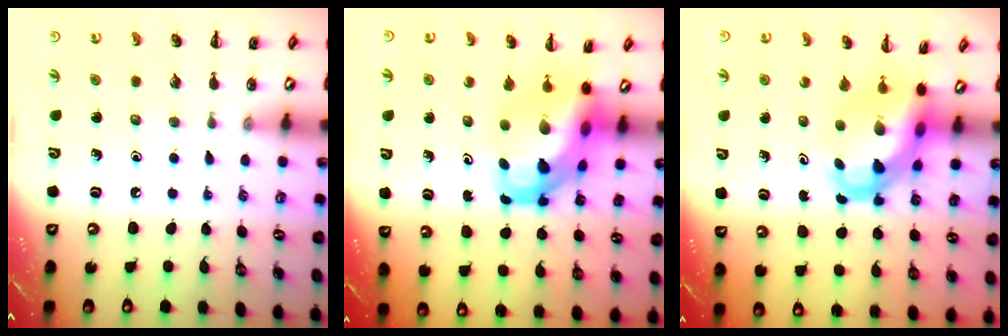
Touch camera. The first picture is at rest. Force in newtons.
{"total": 7.0, "press": 6.7, "slide": 1.8}
{"total": 5.2, "press": 5.0, "slide": 1.4}